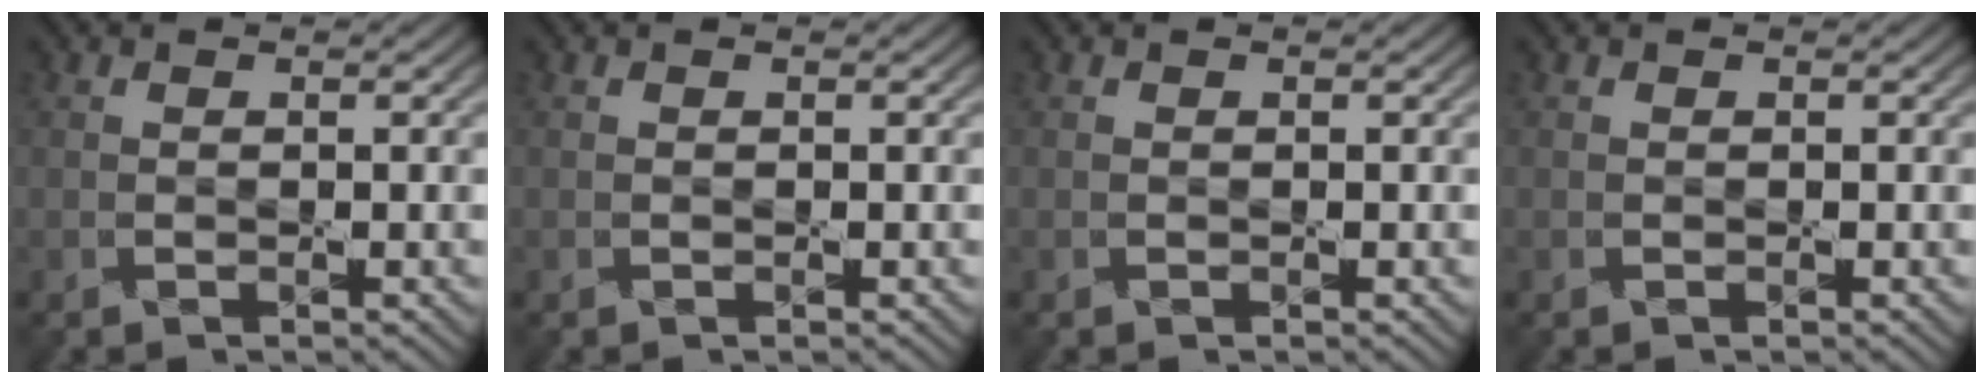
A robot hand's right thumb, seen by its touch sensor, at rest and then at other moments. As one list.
[{"total": 0.0}, {"total": 0.0}, {"total": 0.0}]